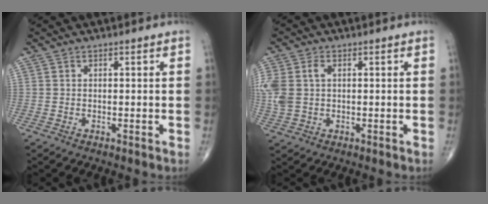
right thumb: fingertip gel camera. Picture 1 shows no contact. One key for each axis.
{"total": 7.5, "fx": 1.1, "fy": 5.0, "fz": 5.5, "tx": -0.147, "ty": 0.018, "tz": 0.030}